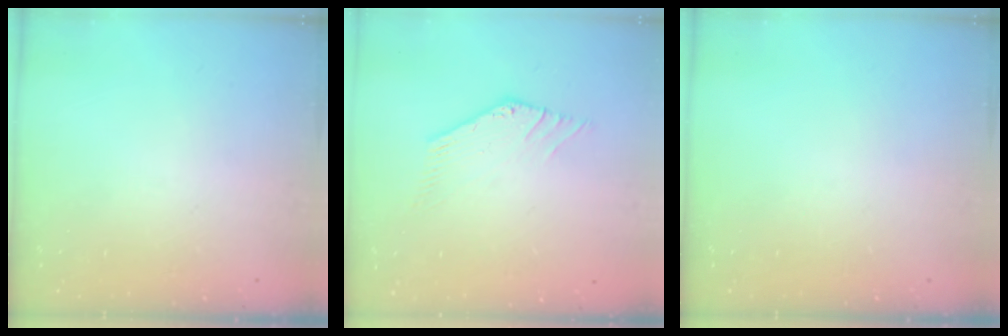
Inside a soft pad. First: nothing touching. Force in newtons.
{"total": 0.0}
{"total": 0.0}